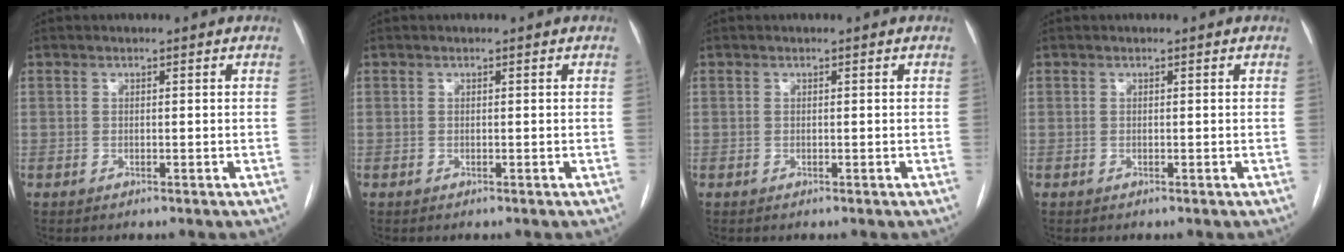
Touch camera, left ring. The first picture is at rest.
{"total": 0.0}
{"total": 0.0}
{"total": 0.0}